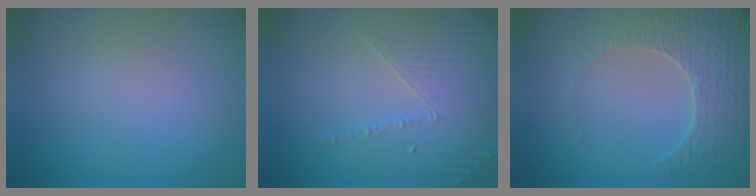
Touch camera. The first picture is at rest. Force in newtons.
{"total": 4.0, "press": 3.2, "slide": 2.3}
{"total": 4.5, "press": 4.4, "slide": 0.8}